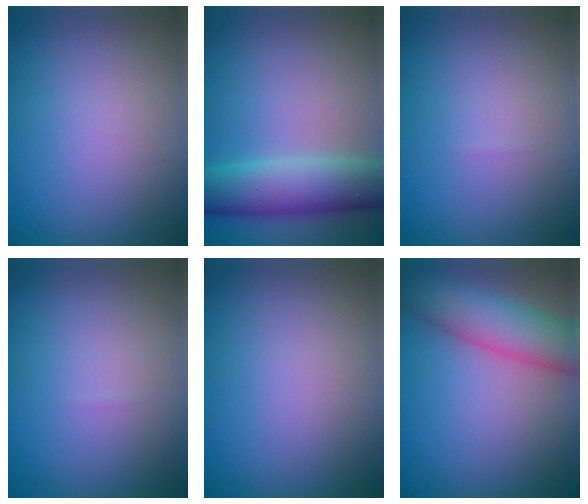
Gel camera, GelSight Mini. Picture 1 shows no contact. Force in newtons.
{"total": 7.3, "press": 7.3, "slide": 0.4}
{"total": 0.0}
{"total": 0.0}
{"total": 0.0}
{"total": 6.4, "press": 6.4, "slide": 0.4}